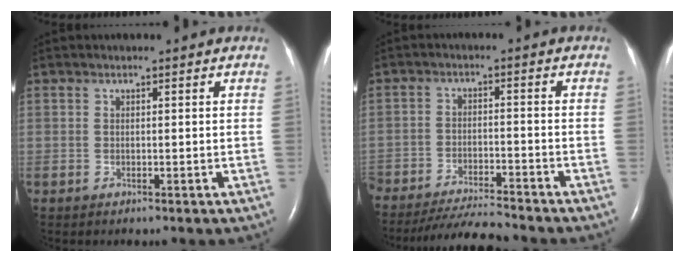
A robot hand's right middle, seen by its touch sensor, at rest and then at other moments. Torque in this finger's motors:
{"motor_torque": [1.05, -1.09, 0.18, 0.08]}